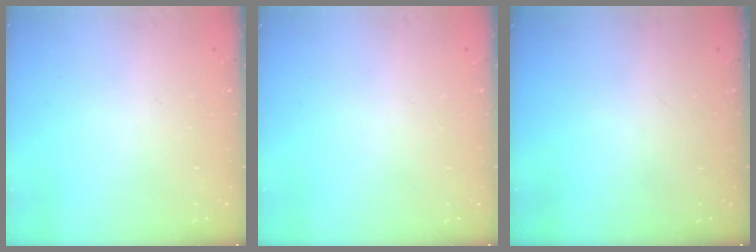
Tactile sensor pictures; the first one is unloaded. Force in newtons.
{"total": 0.0}
{"total": 0.0}